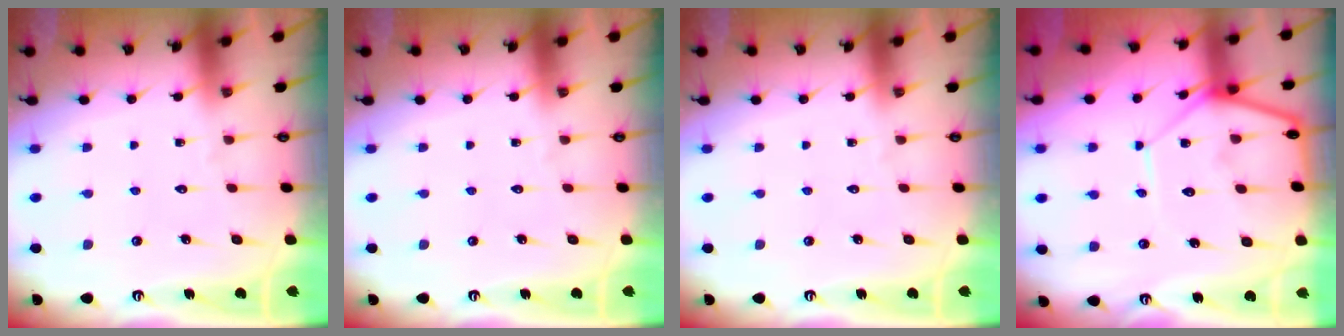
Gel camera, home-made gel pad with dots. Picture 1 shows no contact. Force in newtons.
{"total": 0.0}
{"total": 0.0}
{"total": 10.3, "press": 10.3, "slide": 0.7}